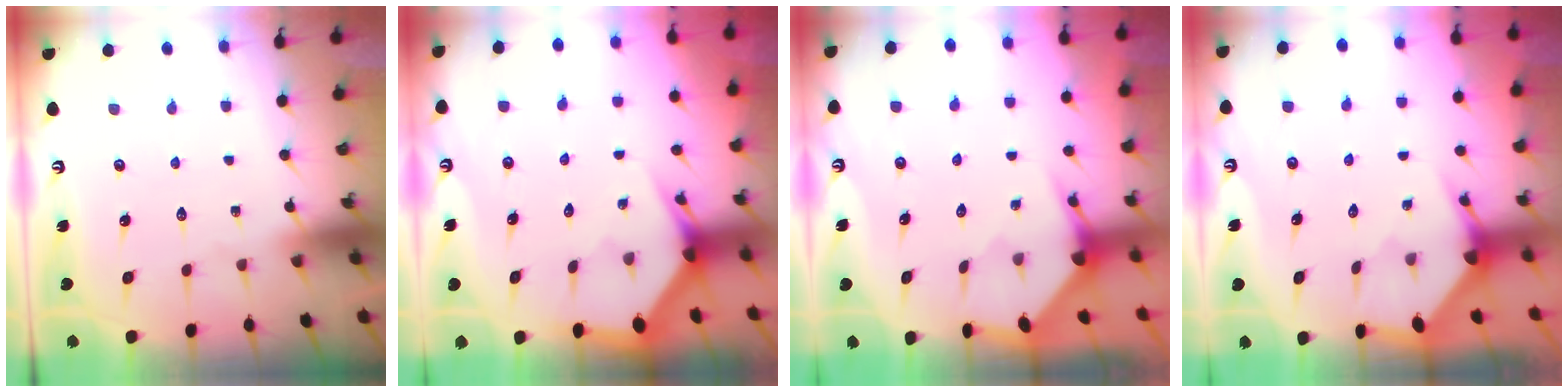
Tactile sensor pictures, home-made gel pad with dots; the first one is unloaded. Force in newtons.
{"total": 3.8, "press": 3.7, "slide": 0.3}
{"total": 3.1, "press": 3.1, "slide": 0.2}
{"total": 2.8, "press": 2.8, "slide": 0.3}